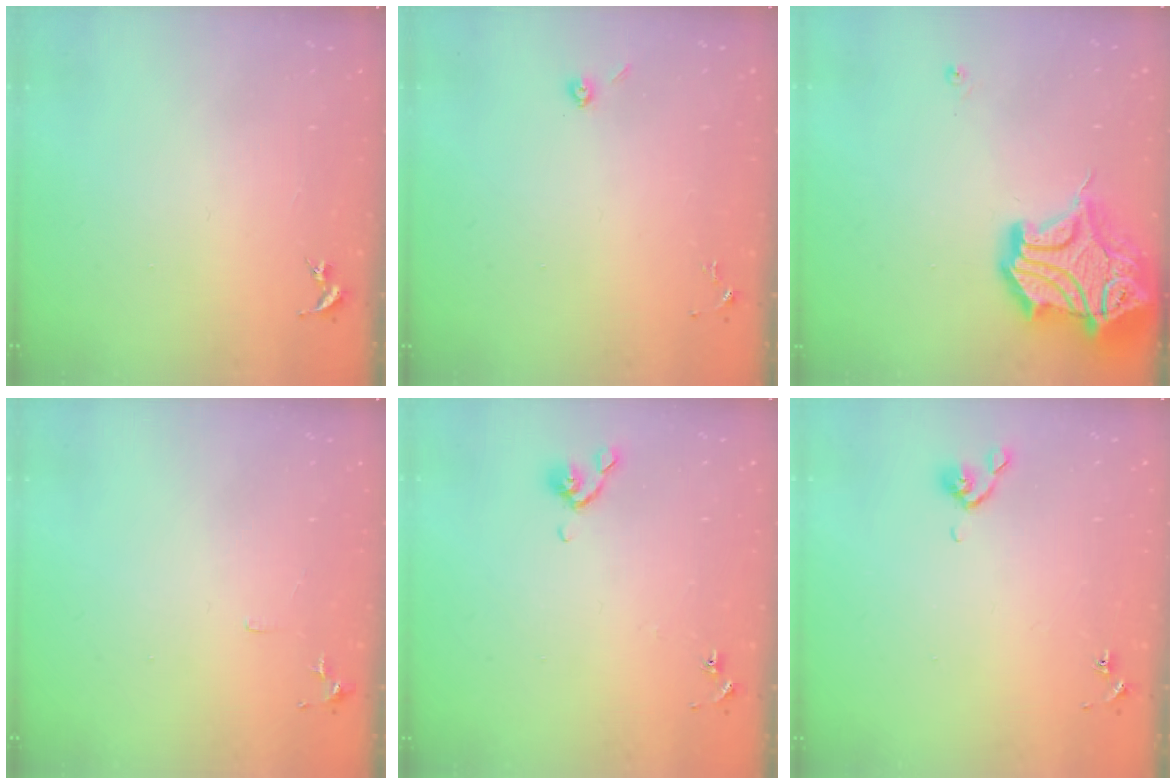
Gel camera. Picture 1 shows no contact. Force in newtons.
{"total": 3.9, "press": 3.8, "slide": 0.9}
{"total": 19.6, "press": 19.4, "slide": 2.5}
{"total": 5.7, "press": 5.6, "slide": 0.6}
{"total": 5.2, "press": 5.1, "slide": 1.0}
{"total": 4.8, "press": 4.6, "slide": 1.0}